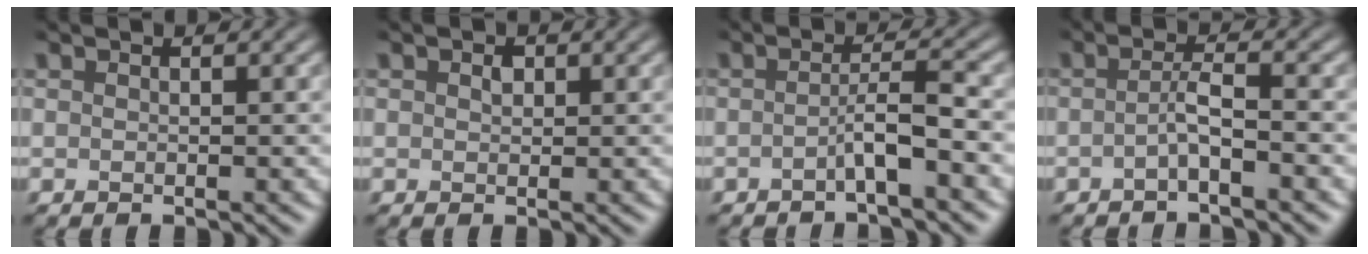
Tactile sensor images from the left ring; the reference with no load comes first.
{"total": 0.9, "force": [0.3, 0.7, 0.5], "torque": [-0.010, 0.000, 0.004]}
{"total": 2.1, "force": [-0.9, 0.1, 1.9], "torque": [-0.033, 0.008, -0.022]}
{"total": 1.6, "force": [-0.7, 0.1, 1.4], "torque": [-0.029, 0.005, -0.019]}